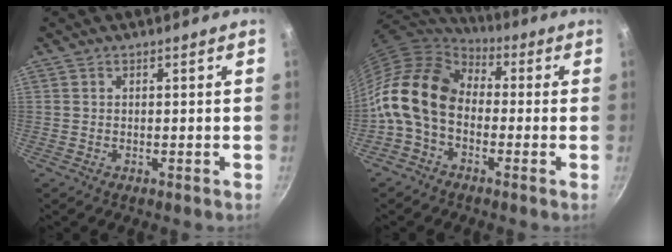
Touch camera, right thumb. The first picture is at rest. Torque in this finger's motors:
{"motor_torque": [2.32, 2.69, 1.10, -1.11, 0.65]}